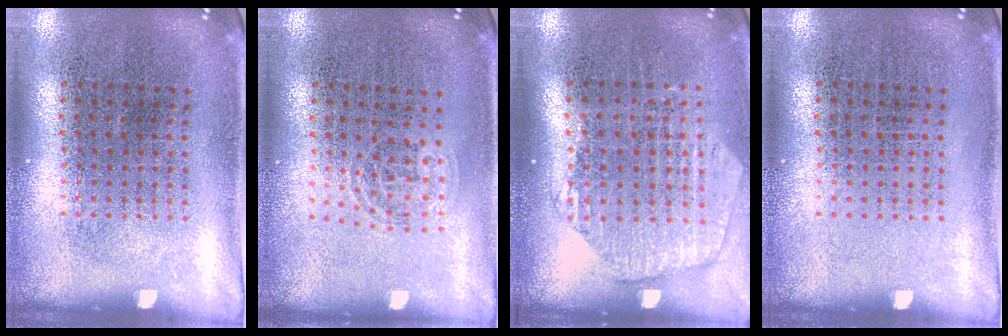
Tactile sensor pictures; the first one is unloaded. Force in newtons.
{"total": 0.9, "press": 0.6, "slide": 0.6}
{"total": 1.6, "press": 1.5, "slide": 0.7}
{"total": 0.0}